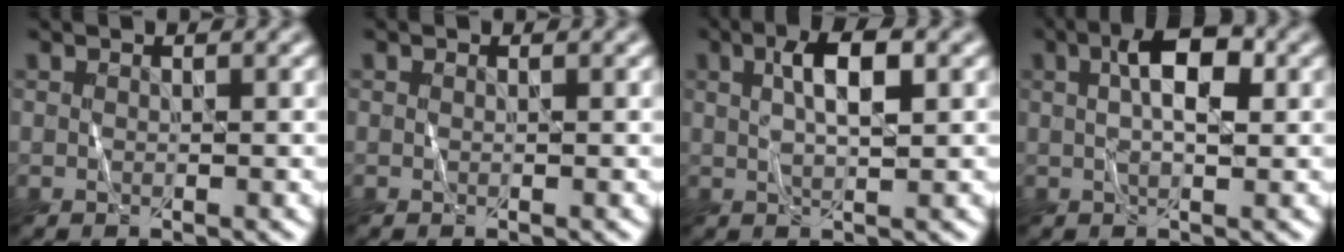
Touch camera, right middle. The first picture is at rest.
{"total": 0.0}
{"total": 4.0, "force": [1.1, 1.2, 3.7], "torque": [-0.067, 0.011, 0.018]}
{"total": 4.4, "force": [1.0, 1.7, 3.9], "torque": [-0.067, 0.011, 0.013]}